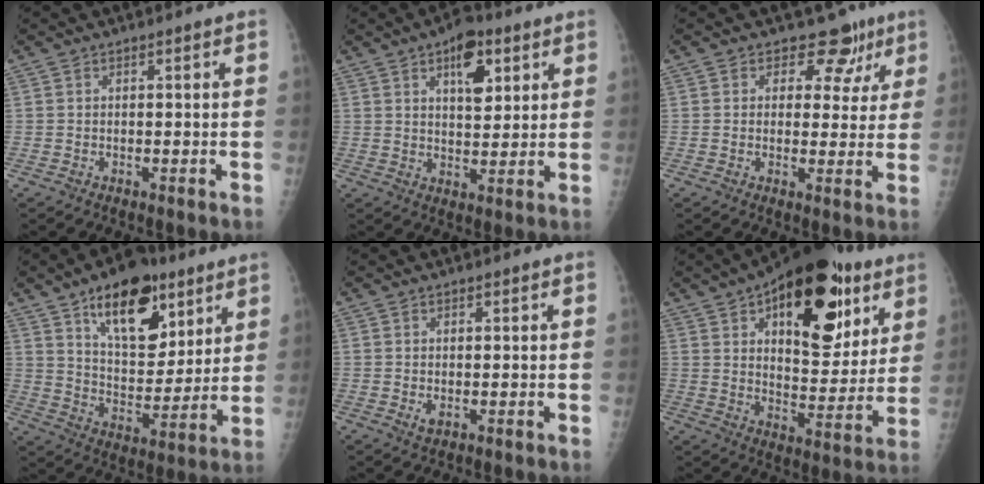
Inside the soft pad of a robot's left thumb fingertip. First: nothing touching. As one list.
[{"total": 8.7, "force": [4.1, 4.4, 6.3], "torque": [-0.067, -0.018, 0.058]}, {"total": 7.0, "force": [4.4, 5.1, 1.9], "torque": [0.018, -0.017, 0.044]}, {"total": 18.7, "force": [10.5, 9.6, 12.0], "torque": [-0.134, -0.055, 0.173]}, {"total": 1.4, "force": [-0.1, 0.9, 1.1], "torque": [-0.018, -0.004, 0.001]}, {"total": 25.6, "force": [12.2, 12.6, 18.6], "torque": [-0.223, -0.026, 0.181]}]